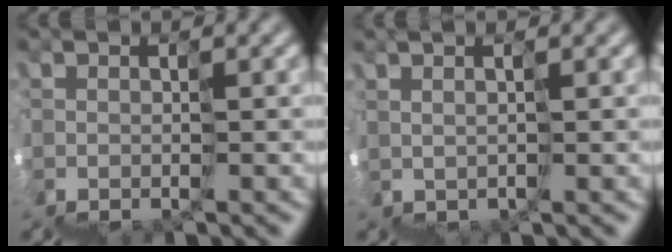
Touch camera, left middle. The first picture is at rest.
{"total": 2.4, "force": [1.9, -1.1, -1.0], "torque": [0.025, 0.031, 0.035]}